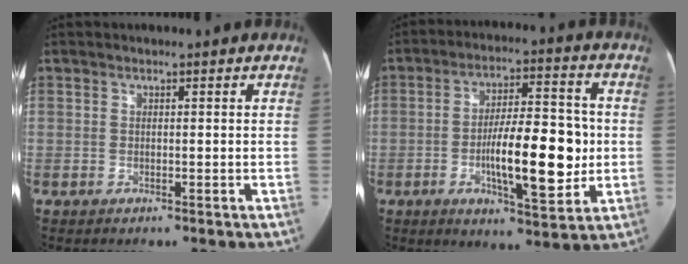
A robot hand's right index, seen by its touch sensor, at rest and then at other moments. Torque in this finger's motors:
{"motor_torque": [1.69, -0.43, 0.31, 0.08]}